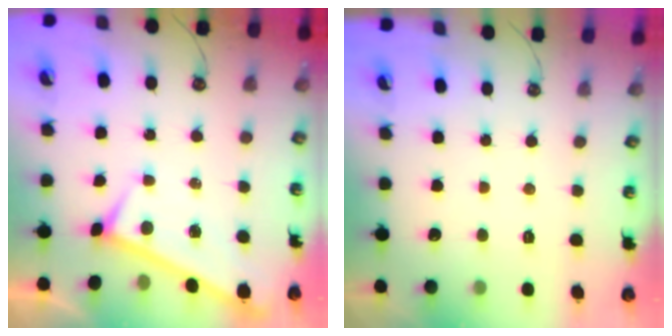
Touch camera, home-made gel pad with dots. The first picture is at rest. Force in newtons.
{"total": 0.0}